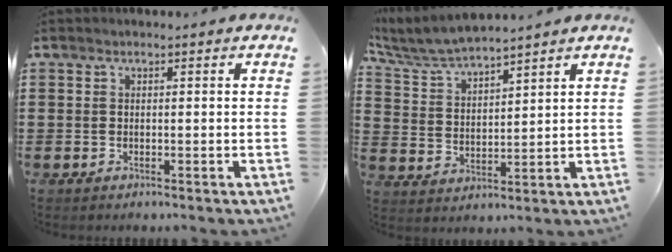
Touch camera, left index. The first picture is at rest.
{"total": 5.5, "force": [5.2, 0.2, 1.7], "torque": [-0.056, -0.026, 0.091]}